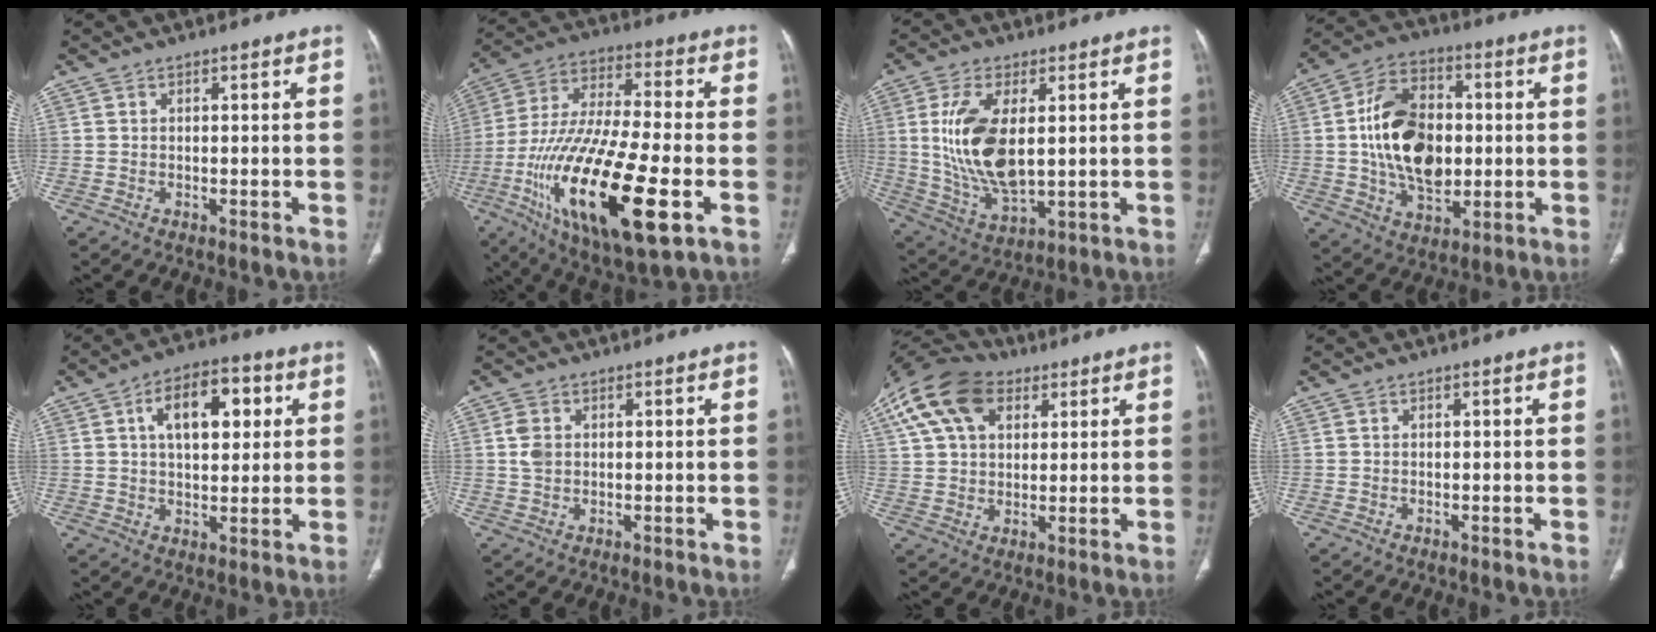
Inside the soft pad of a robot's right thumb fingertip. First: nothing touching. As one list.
[{"total": 28.0, "force": [-8.6, 9.0, 25.0], "torque": [-0.535, -0.011, -0.144]}, {"total": 14.7, "force": [2.0, 7.1, 12.8], "torque": [-0.259, -0.018, 0.053]}, {"total": 18.0, "force": [0.4, 11.8, 13.6], "torque": [-0.214, 0.011, 0.010]}, {"total": 12.6, "force": [3.8, 6.8, 9.9], "torque": [-0.124, 0.008, 0.056]}, {"total": 3.1, "force": [0.6, 2.3, 1.9], "torque": [-0.037, 0.001, 0.013]}, {"total": 18.1, "force": [8.2, 11.5, 11.4], "torque": [-0.230, 0.020, 0.146]}, {"total": 0.0}]